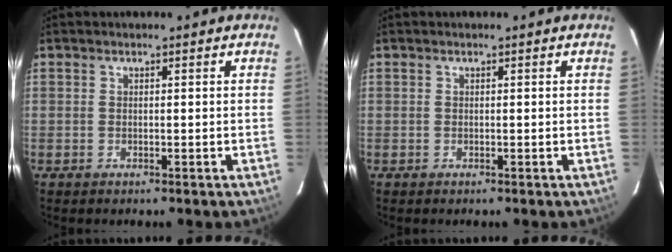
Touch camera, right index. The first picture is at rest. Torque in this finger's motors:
{"motor_torque": [0.00, 0.00, 0.01, 0.01]}